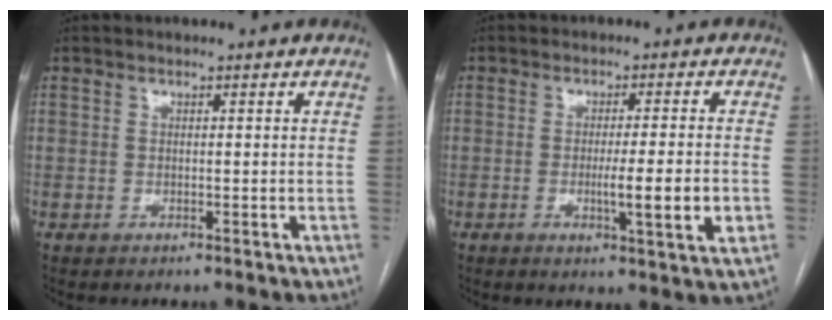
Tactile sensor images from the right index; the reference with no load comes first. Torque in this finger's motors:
{"motor_torque": [1.55, -0.17, 0.60, 0.08]}